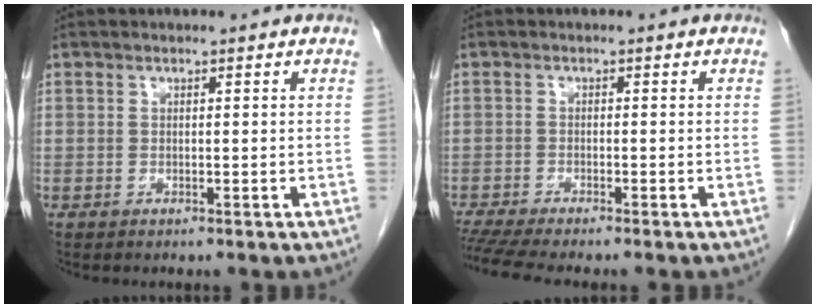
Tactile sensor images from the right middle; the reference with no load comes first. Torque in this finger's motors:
{"motor_torque": [0.89, -0.76, 0.12, 0.09]}